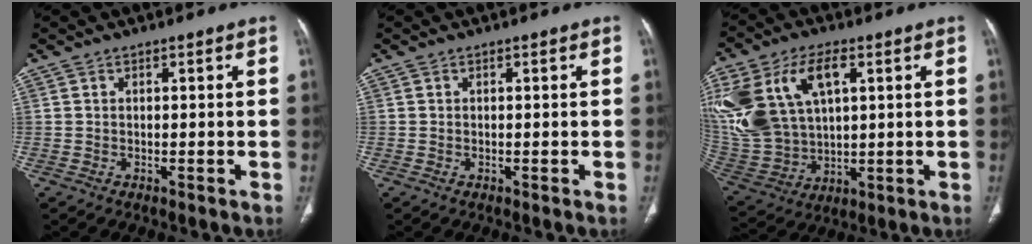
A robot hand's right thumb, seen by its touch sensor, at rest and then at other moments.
{"total": 0.0}
{"total": 23.5, "force": [7.6, 14.5, 16.9], "torque": [-0.385, 0.007, 0.159]}